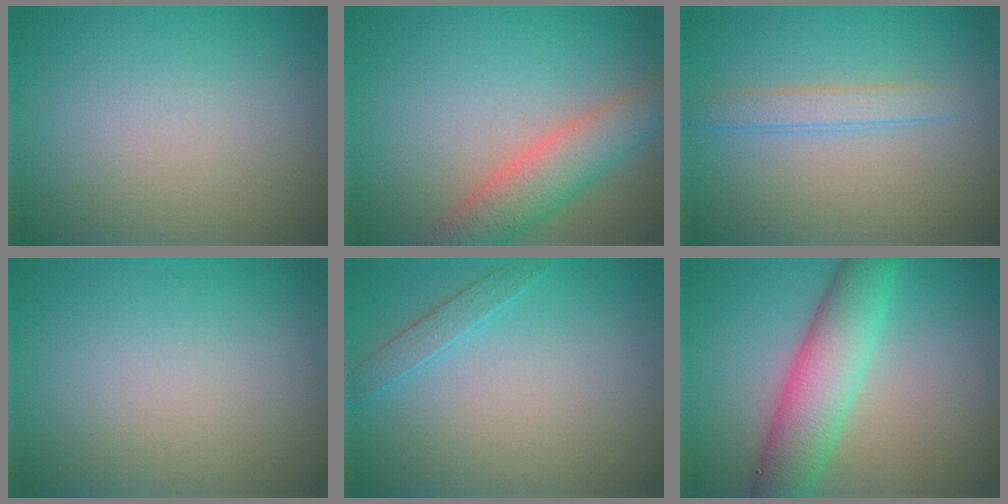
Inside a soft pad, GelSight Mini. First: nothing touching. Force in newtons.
{"total": 5.2, "press": 5.2, "slide": 0.2}
{"total": 1.9, "press": 1.9, "slide": 0.2}
{"total": 0.0}
{"total": 1.4, "press": 1.4, "slide": 0.1}
{"total": 6.8, "press": 6.8, "slide": 0.3}